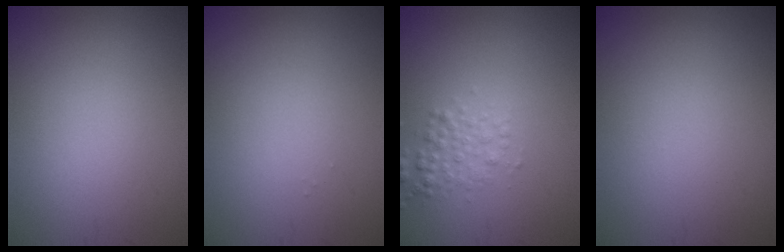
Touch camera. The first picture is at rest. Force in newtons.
{"total": 0.0}
{"total": 2.0, "press": 2.0, "slide": 0.1}
{"total": 0.0}